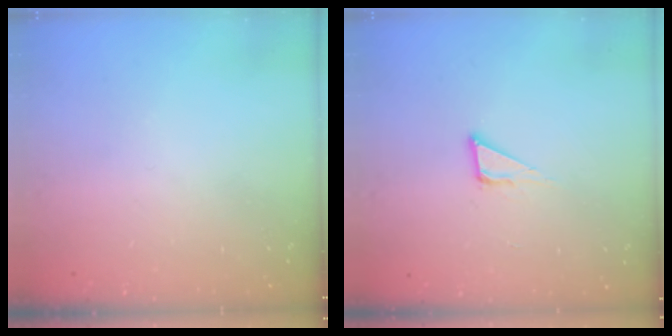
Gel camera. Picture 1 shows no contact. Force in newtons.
{"total": 6.4, "press": 6.4, "slide": 0.4}